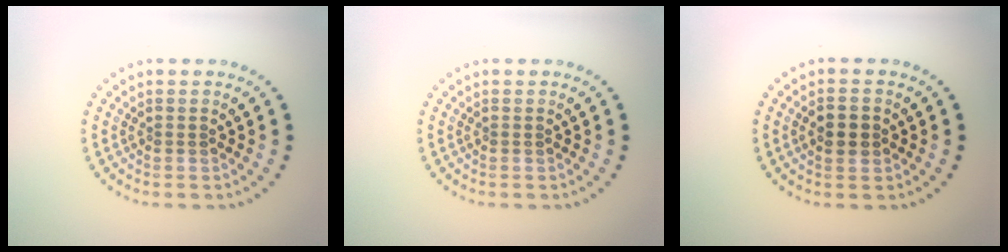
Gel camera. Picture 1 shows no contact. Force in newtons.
{"total": 0.0}
{"total": 2.5, "press": 2.5, "slide": 0.2}